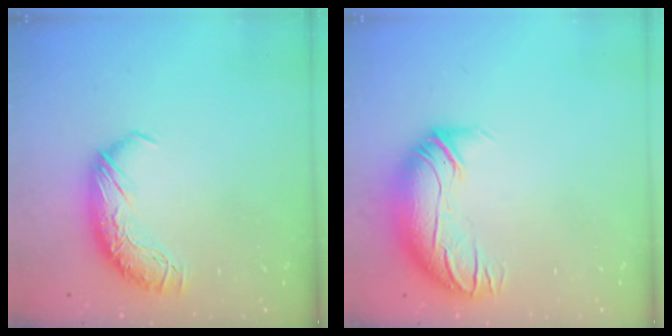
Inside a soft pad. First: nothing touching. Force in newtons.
{"total": 3.0, "press": 0.5, "slide": 2.9}